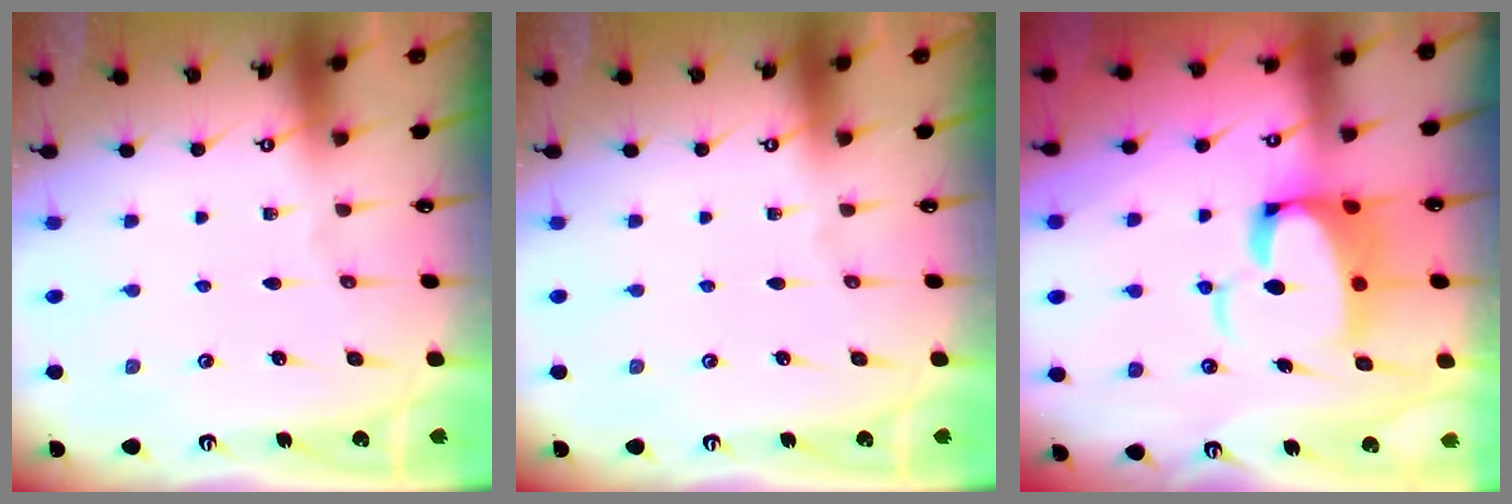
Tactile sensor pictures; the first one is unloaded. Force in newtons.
{"total": 0.0}
{"total": 9.3, "press": 9.3, "slide": 1.2}